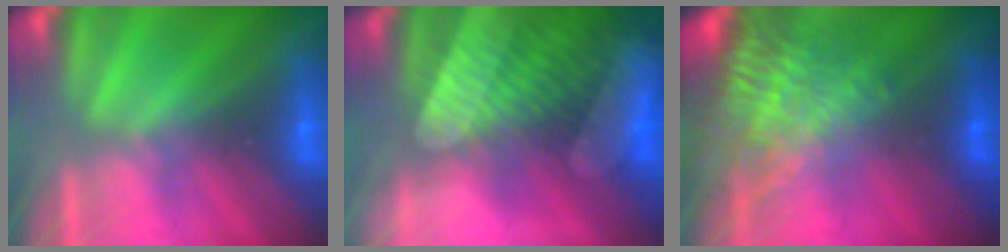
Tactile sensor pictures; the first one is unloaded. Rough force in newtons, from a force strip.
{"total": 8.3}
{"total": 7.1}